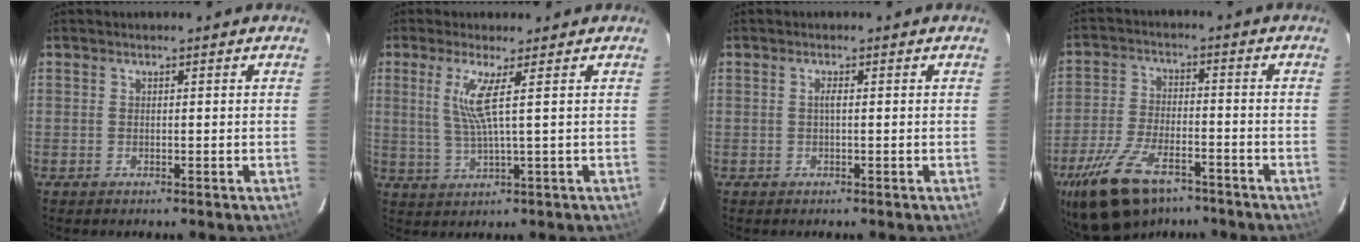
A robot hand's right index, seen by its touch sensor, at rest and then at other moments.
{"total": 5.7, "force": [1.8, -0.6, 5.4], "torque": [-0.107, -0.008, 0.040]}
{"total": 1.1, "force": [0.0, 0.0, 1.1], "torque": [-0.020, 0.002, -0.001]}
{"total": 16.5, "force": [-11.2, 7.5, 9.4], "torque": [-0.208, -0.027, -0.195]}